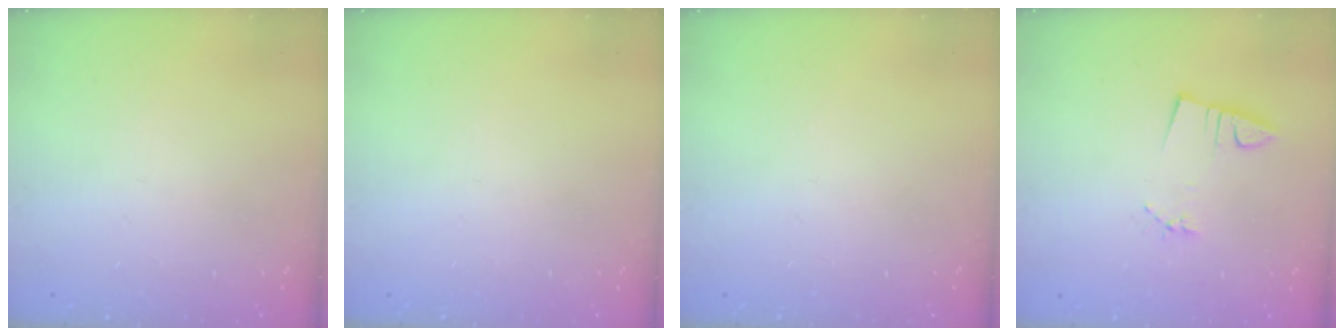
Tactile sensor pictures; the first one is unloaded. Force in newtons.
{"total": 0.0}
{"total": 0.0}
{"total": 3.0, "press": 1.6, "slide": 2.5}